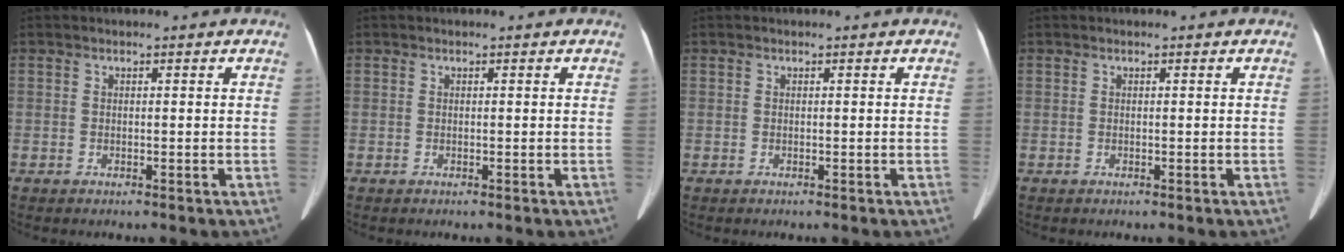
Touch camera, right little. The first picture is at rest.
{"total": 0.0}
{"total": 0.0}
{"total": 0.0}